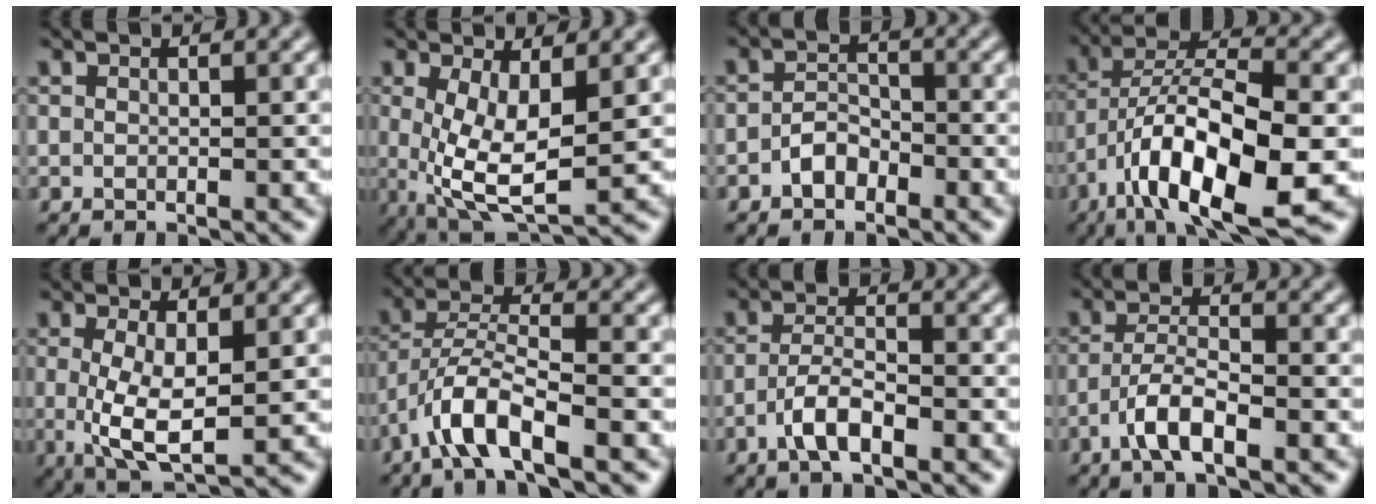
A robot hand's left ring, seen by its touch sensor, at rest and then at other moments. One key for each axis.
{"total": 6.3, "fx": 0.3, "fy": 2.4, "fz": 5.9, "tx": -0.119, "ty": -0.012, "tz": 0.009}
{"total": 2.1, "fx": -1.3, "fy": 1.3, "fz": 1.0, "tx": -0.019, "ty": 0.010, "tz": -0.026}
{"total": 11.3, "fx": -5.0, "fy": 3.5, "fz": 9.6, "tx": -0.161, "ty": 0.006, "tz": -0.087}
{"total": 5.1, "fx": 0.0, "fy": 1.7, "fz": 4.8, "tx": -0.100, "ty": -0.011, "tz": 0.005}
{"total": 5.5, "fx": -3.4, "fy": 1.3, "fz": 4.1, "tx": -0.078, "ty": 0.008, "tz": -0.068}
{"total": 3.3, "fx": -1.8, "fy": 0.9, "fz": 2.6, "tx": -0.056, "ty": 0.006, "tz": -0.041}
{"total": 3.9, "fx": -2.2, "fy": 1.0, "fz": 3.1, "tx": -0.064, "ty": 0.007, "tz": -0.049}